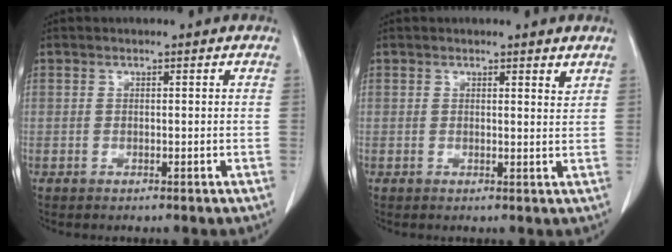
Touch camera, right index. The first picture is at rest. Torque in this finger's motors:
{"motor_torque": [-0.03, -0.02, -0.01, -0.01]}